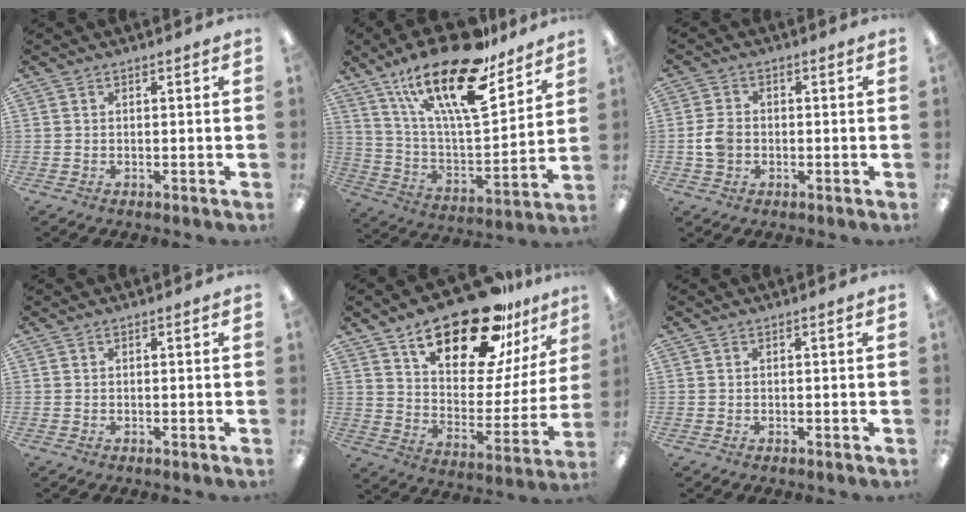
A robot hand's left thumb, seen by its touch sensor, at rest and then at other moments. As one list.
[{"total": 24.7, "force": [17.2, 7.8, 16.0], "torque": [-0.271, -0.105, 0.289]}, {"total": 5.0, "force": [-0.8, 3.9, 3.0], "torque": [-0.059, 0.008, -0.013]}, {"total": 0.0}, {"total": 25.1, "force": [17.4, 9.9, 15.2], "torque": [-0.229, -0.108, 0.294]}, {"total": 0.0}]